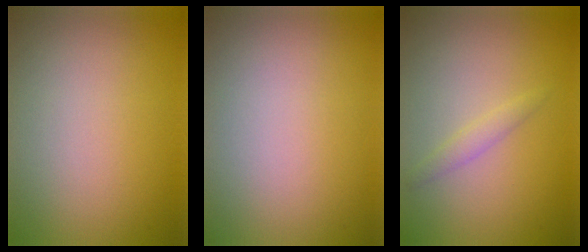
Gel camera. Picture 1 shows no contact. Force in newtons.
{"total": 0.0}
{"total": 1.2, "press": 1.2, "slide": 0.0}